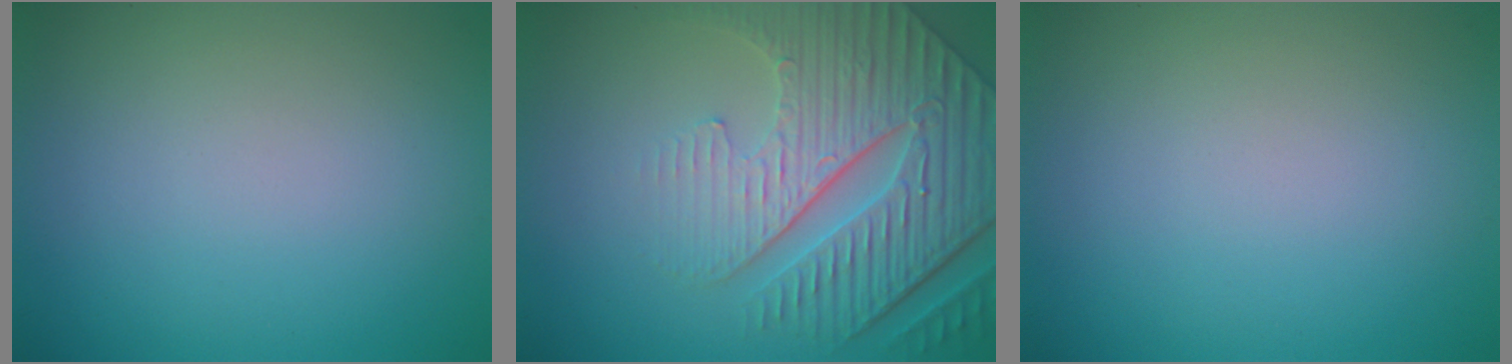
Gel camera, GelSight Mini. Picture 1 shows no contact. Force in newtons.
{"total": 6.9, "press": 5.6, "slide": 4.0}
{"total": 0.0}